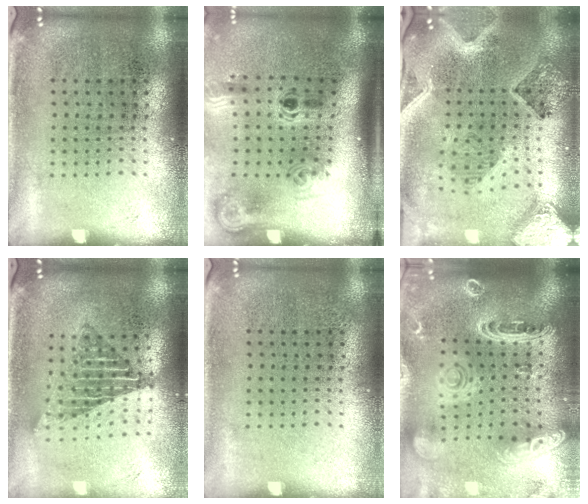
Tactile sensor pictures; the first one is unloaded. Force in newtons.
{"total": 2.2, "press": 1.4, "slide": 1.7}
{"total": 3.0, "press": 2.6, "slide": 1.5}
{"total": 1.7, "press": 1.4, "slide": 0.9}
{"total": 0.0}
{"total": 2.8, "press": 2.4, "slide": 1.5}